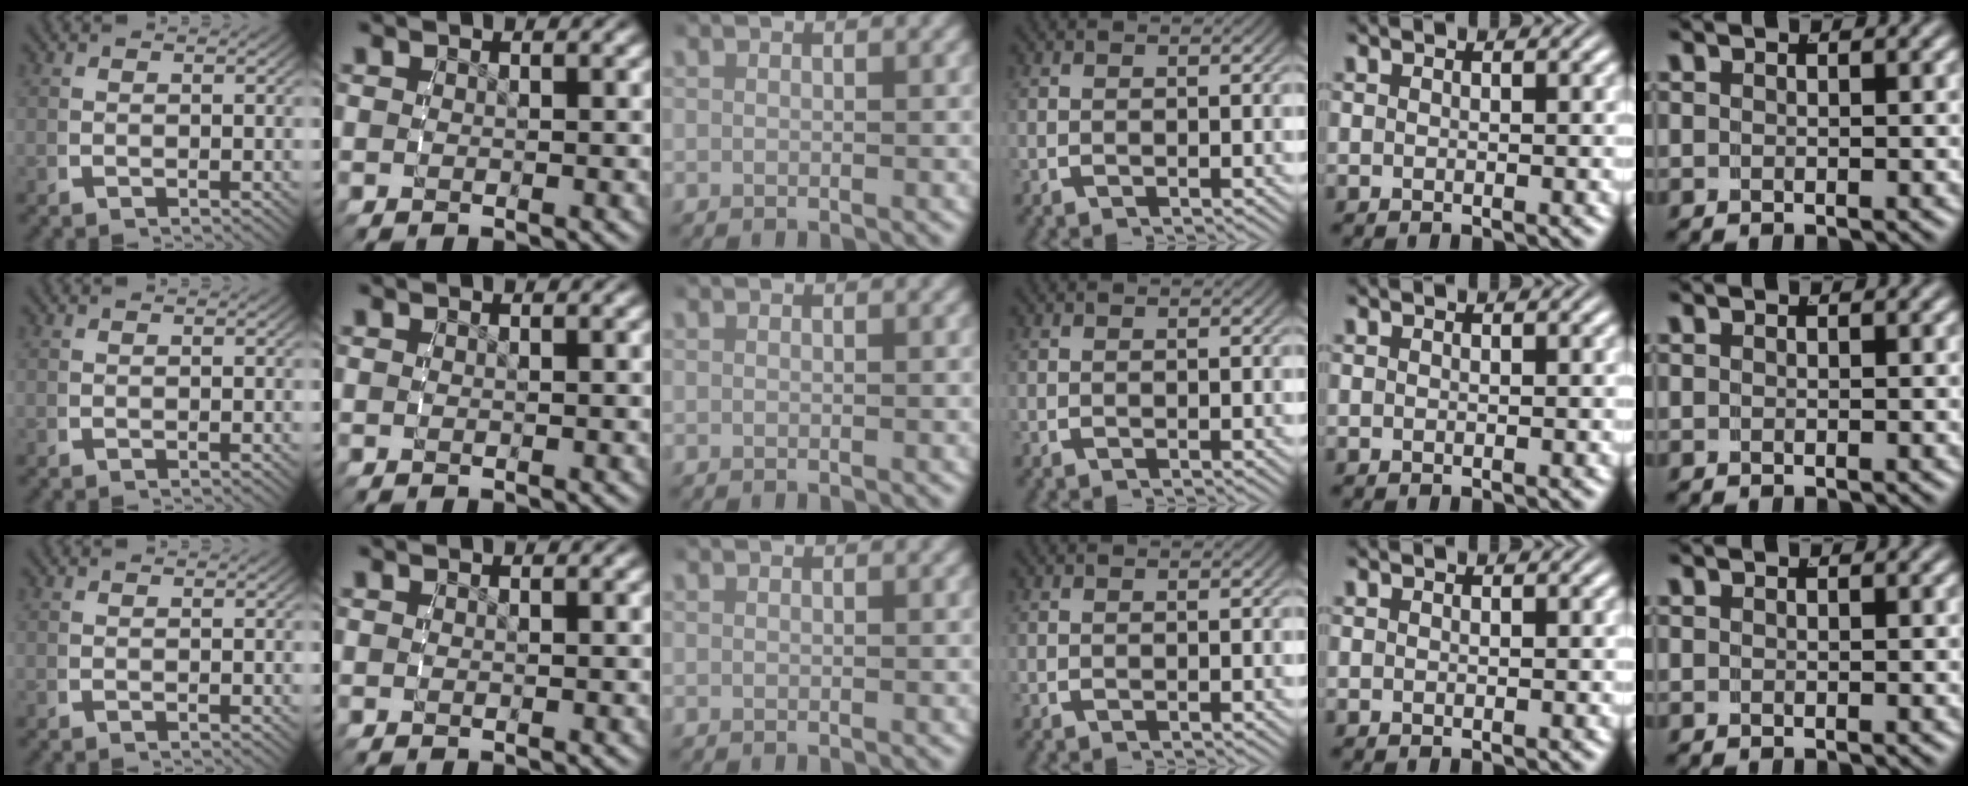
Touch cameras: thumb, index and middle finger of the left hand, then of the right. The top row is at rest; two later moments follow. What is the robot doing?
{"motion": "reach", "object": "measuring cup"}